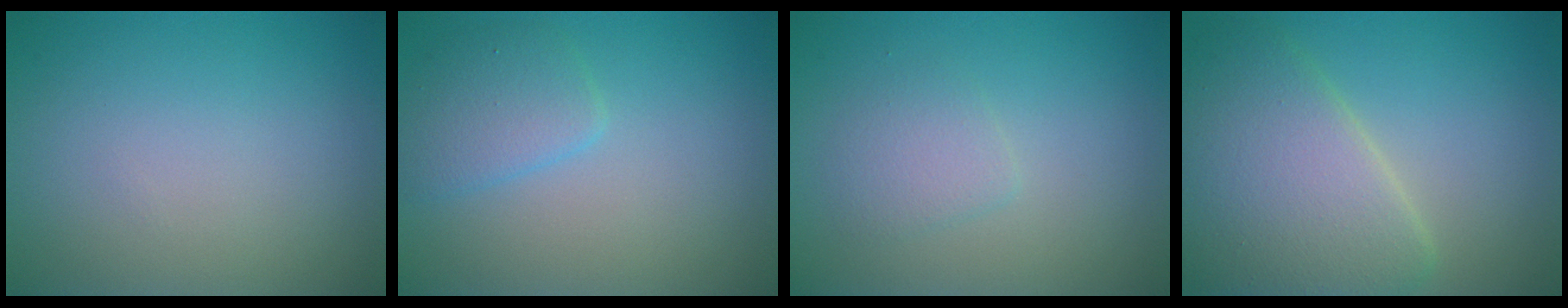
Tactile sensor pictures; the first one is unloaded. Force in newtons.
{"total": 2.7, "press": 2.7, "slide": 0.1}
{"total": 1.8, "press": 1.8, "slide": 0.0}
{"total": 7.6, "press": 7.6, "slide": 0.4}